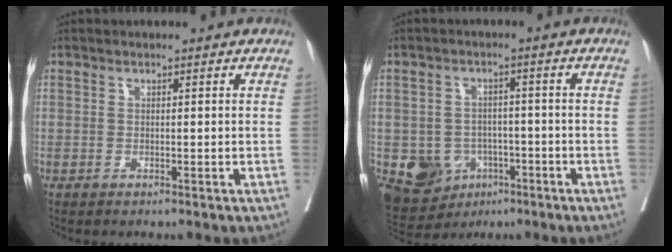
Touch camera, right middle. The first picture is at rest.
{"total": 8.2, "force": [-3.3, 6.9, 2.8], "torque": [-0.054, 0.008, -0.040]}